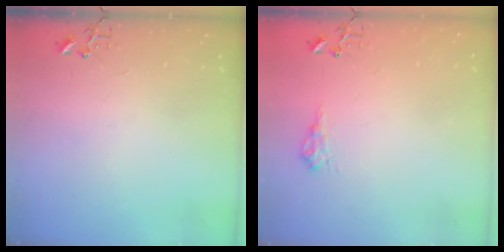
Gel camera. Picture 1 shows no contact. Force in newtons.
{"total": 8.5, "press": 8.5, "slide": 0.8}